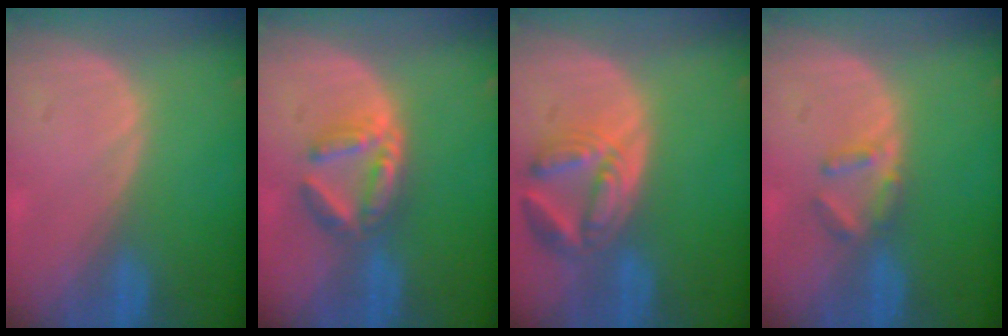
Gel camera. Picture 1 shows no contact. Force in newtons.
{"total": 5.7, "press": 5.5, "slide": 1.4}
{"total": 7.8, "press": 6.9, "slide": 3.6}
{"total": 3.0, "press": 3.0, "slide": 0.4}